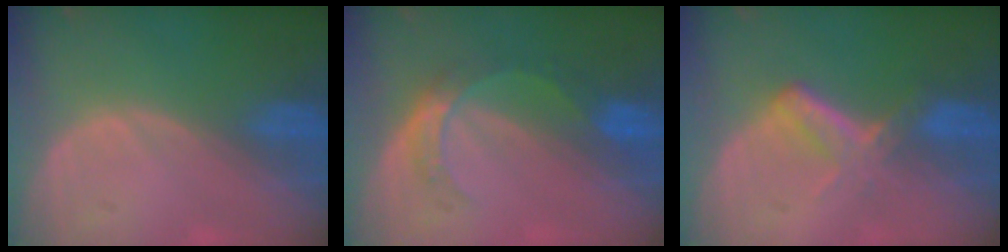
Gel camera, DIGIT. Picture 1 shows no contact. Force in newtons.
{"total": 5.1, "press": 4.7, "slide": 2.1}
{"total": 5.6, "press": 4.8, "slide": 2.8}